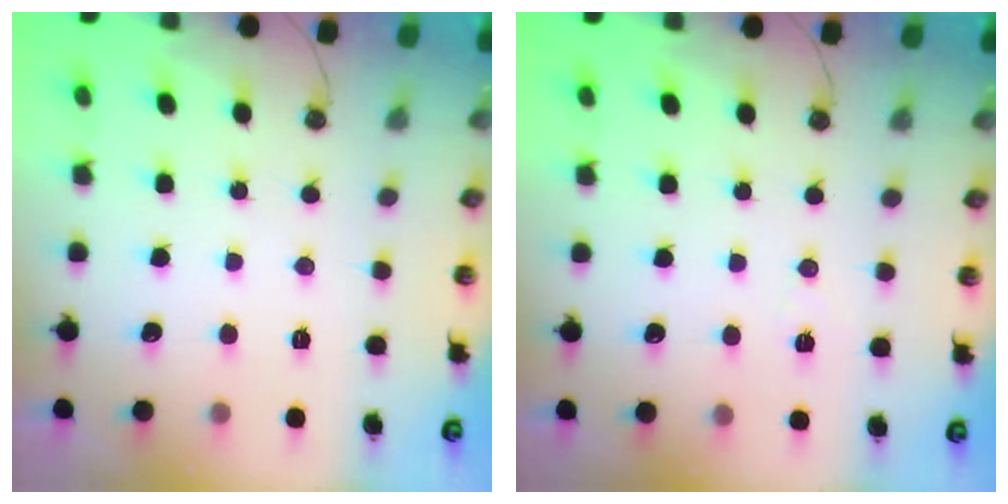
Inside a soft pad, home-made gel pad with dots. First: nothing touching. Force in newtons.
{"total": 4.3, "press": 3.4, "slide": 2.5}